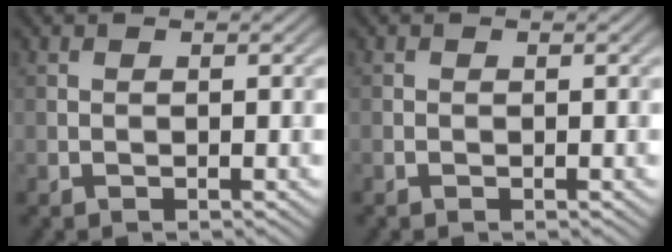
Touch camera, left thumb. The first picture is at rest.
{"total": 0.0}